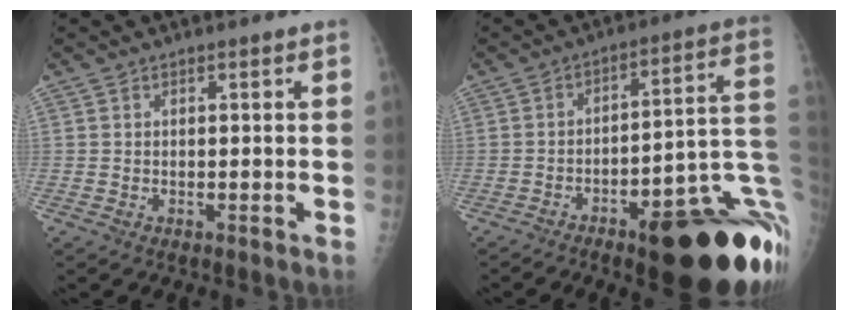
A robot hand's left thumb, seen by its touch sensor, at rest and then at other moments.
{"total": 26.0, "force": [-8.0, 7.8, 23.5], "torque": [-0.216, 0.049, -0.101]}